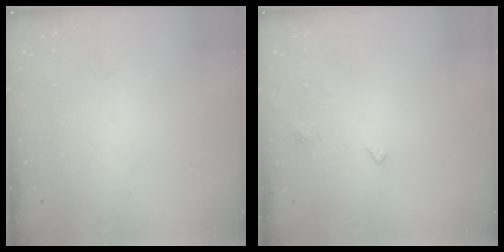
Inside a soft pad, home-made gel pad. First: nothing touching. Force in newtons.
{"total": 4.9, "press": 4.9, "slide": 0.3}